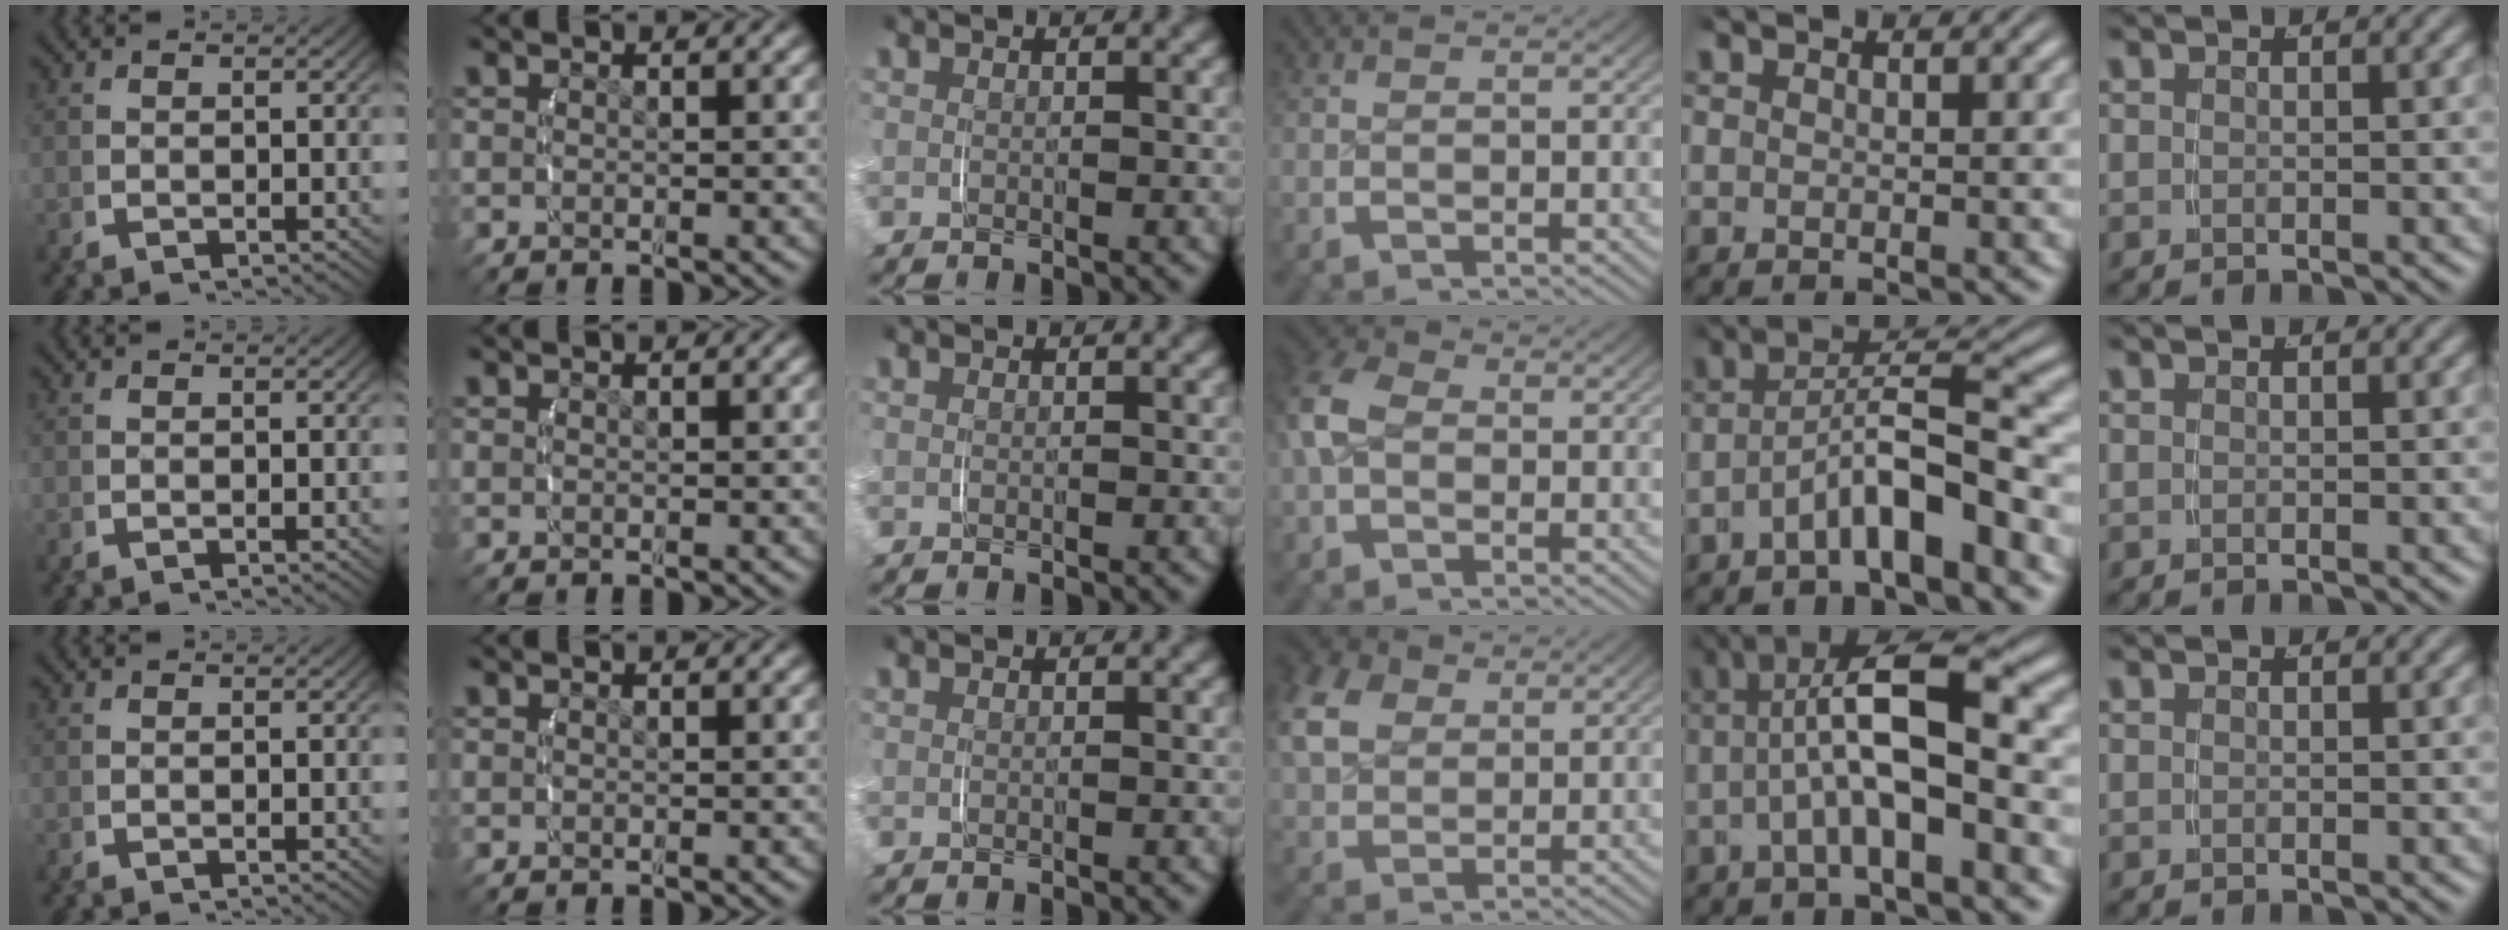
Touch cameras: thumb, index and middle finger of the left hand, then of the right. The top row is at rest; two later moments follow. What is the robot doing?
{"motion": "grasp_and_lifting", "object": "velcro strap"}